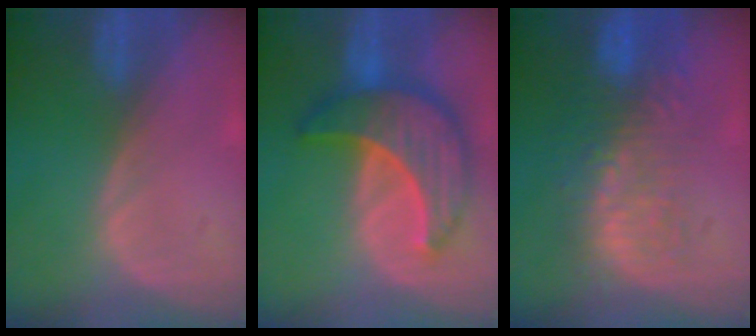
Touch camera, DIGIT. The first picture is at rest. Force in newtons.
{"total": 9.8, "press": 9.8, "slide": 0.8}
{"total": 10.2, "press": 9.1, "slide": 4.7}